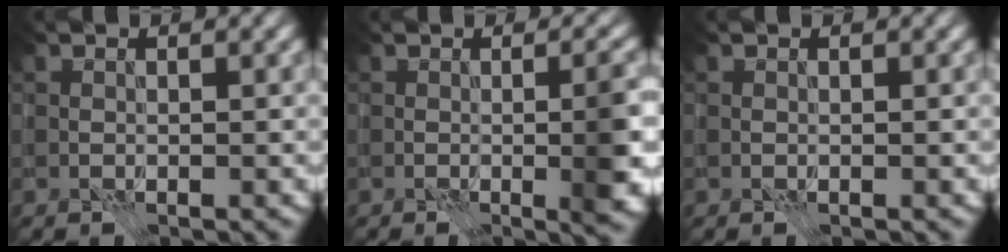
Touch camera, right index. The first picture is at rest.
{"total": 5.1, "force": [-0.6, 1.3, 4.9], "torque": [-0.063, 0.003, -0.011]}
{"total": 0.0}